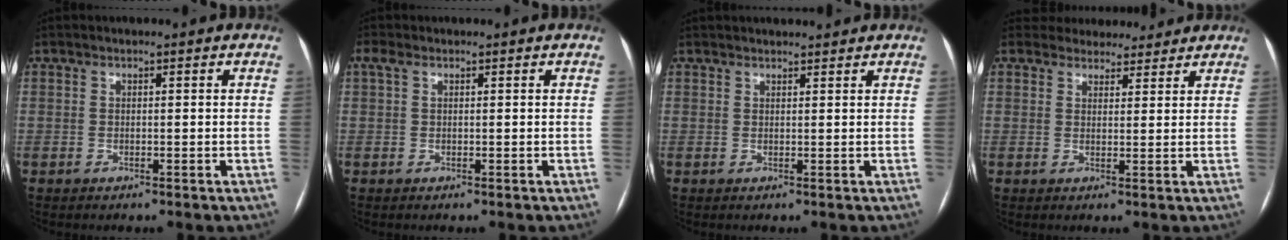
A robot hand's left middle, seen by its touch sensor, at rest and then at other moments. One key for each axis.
{"total": 1.3, "fx": 0.7, "fy": 0.6, "fz": 1.0, "tx": -0.026, "ty": 0.021, "tz": 0.017}
{"total": 4.5, "fx": 4.2, "fy": 0.7, "fz": 1.3, "tx": -0.014, "ty": 0.027, "tz": 0.054}
{"total": 7.3, "fx": 6.7, "fy": 2.8, "fz": 0.2, "tx": 0.018, "ty": 0.014, "tz": 0.077}